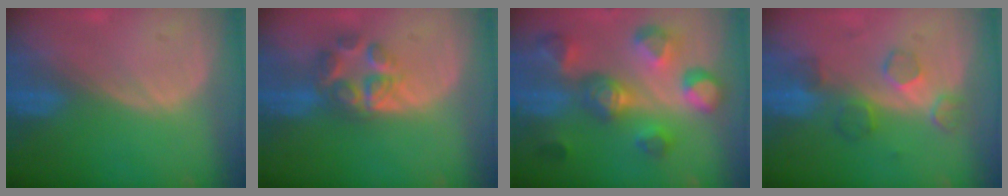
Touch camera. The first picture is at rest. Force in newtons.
{"total": 6.8, "press": 5.8, "slide": 3.4}
{"total": 10.8, "press": 10.0, "slide": 4.1}
{"total": 5.2, "press": 4.9, "slide": 1.5}